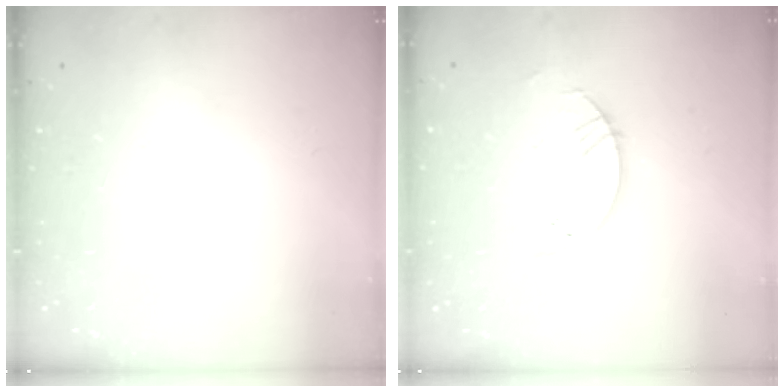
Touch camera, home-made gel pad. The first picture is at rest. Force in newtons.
{"total": 3.7, "press": 3.6, "slide": 0.4}